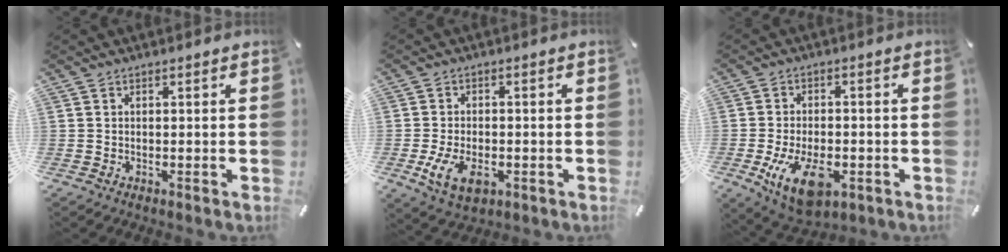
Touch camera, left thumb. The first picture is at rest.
{"total": 7.6, "force": [-2.2, 5.0, 5.2], "torque": [-0.115, 0.001, -0.044]}
{"total": 12.1, "force": [-4.2, 6.9, 9.0], "torque": [-0.169, -0.001, -0.074]}